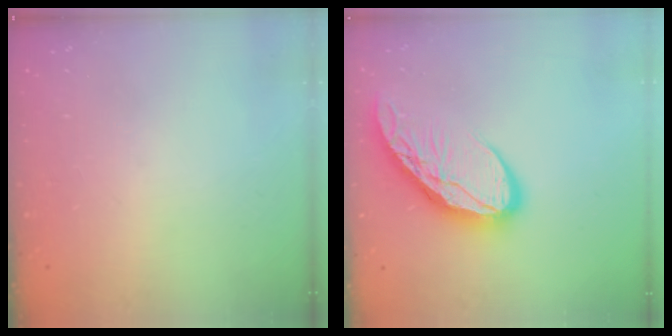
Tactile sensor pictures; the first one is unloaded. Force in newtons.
{"total": 12.8, "press": 12.7, "slide": 1.4}